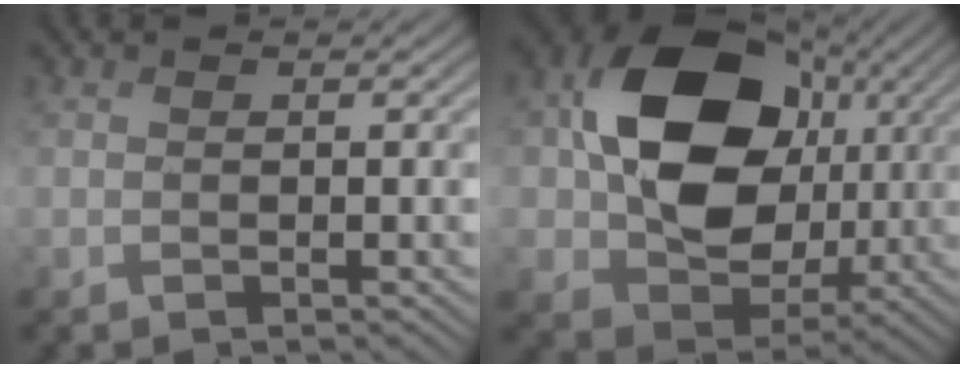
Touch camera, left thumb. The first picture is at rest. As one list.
[{"total": 16.4, "force": [2.7, 12.9, 9.8], "torque": [-0.183, 0.000, 0.050]}]